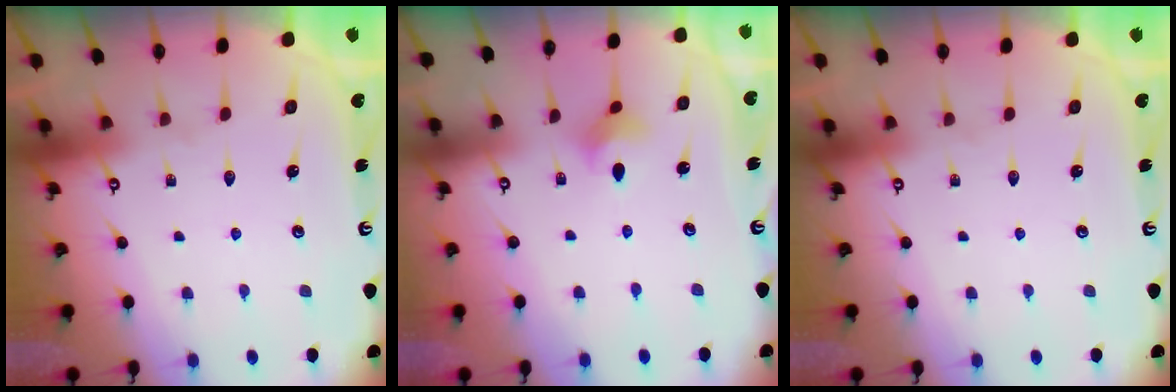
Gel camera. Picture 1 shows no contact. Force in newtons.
{"total": 2.9, "press": 2.9, "slide": 0.4}
{"total": 0.0}